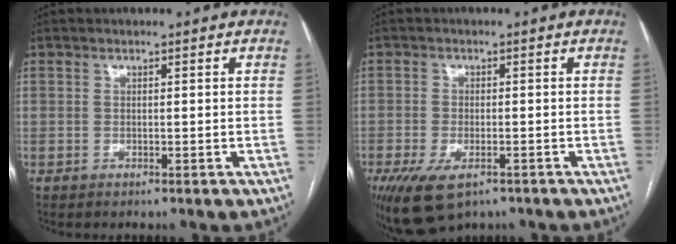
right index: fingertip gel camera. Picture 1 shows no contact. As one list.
[{"total": 8.3, "force": [-4.9, 3.9, 5.4], "torque": [-0.102, -0.014, -0.077]}]